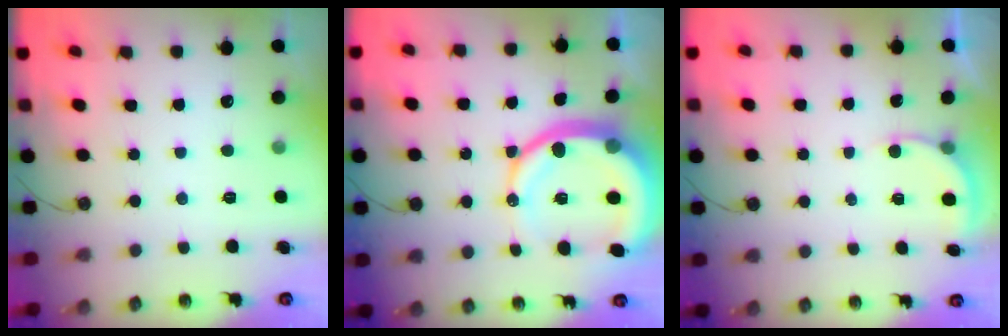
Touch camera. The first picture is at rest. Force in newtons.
{"total": 17.8, "press": 17.6, "slide": 2.1}
{"total": 2.1, "press": 2.1, "slide": 0.2}